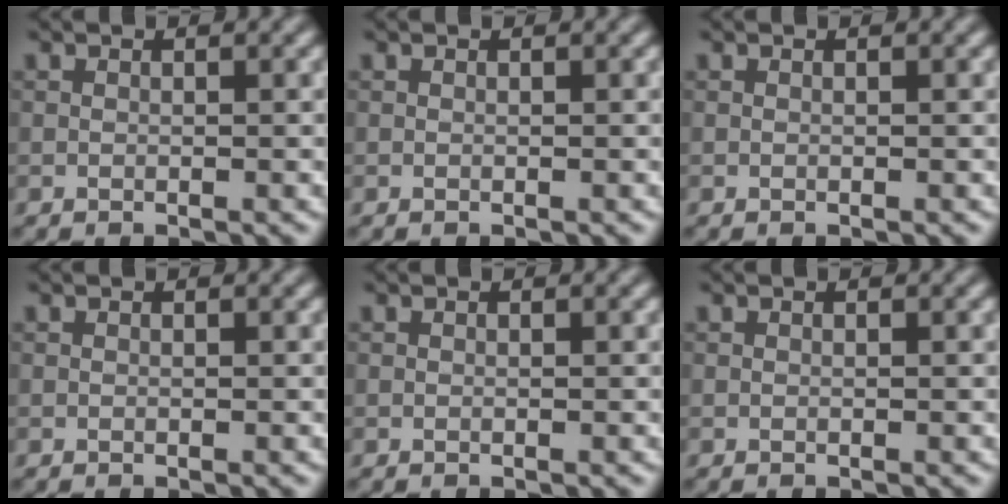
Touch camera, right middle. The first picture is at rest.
{"total": 0.0}
{"total": 0.0}
{"total": 0.0}
{"total": 0.0}
{"total": 0.0}